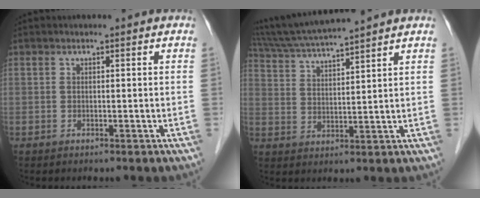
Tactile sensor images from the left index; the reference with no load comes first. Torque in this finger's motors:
{"motor_torque": [0.76, -0.73, 0.47, 0.16]}